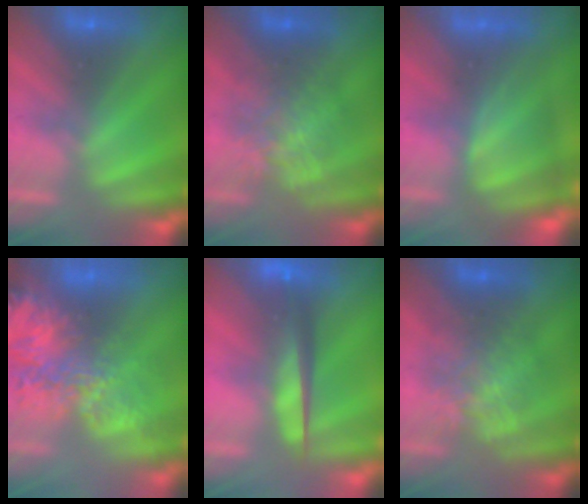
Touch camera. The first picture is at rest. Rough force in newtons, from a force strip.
{"total": 2.2}
{"total": 5.0}
{"total": 8.8}
{"total": 6.9}
{"total": 2.2}